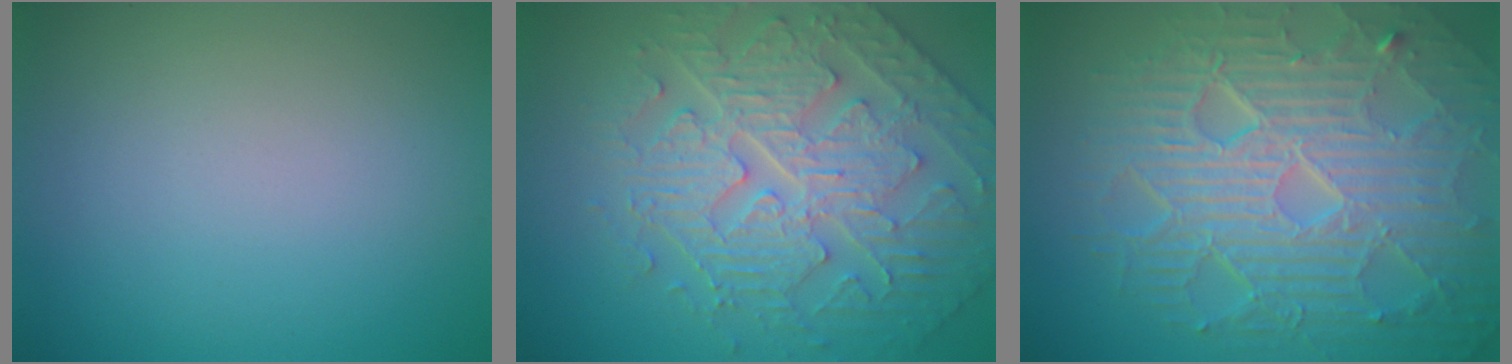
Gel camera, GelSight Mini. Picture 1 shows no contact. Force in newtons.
{"total": 5.5, "press": 5.2, "slide": 1.8}
{"total": 10.9, "press": 6.8, "slide": 8.5}